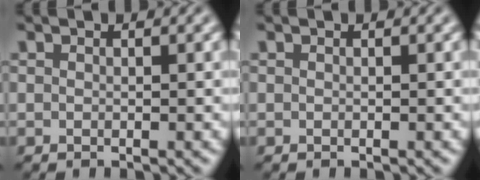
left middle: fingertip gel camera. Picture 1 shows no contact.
{"total": 0.0}